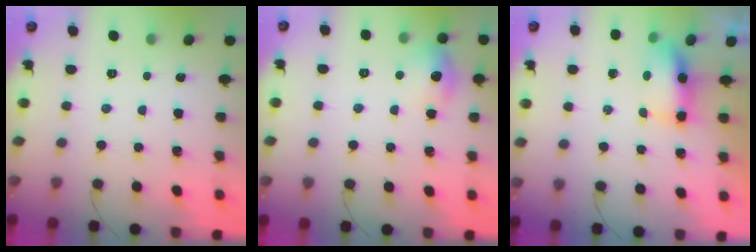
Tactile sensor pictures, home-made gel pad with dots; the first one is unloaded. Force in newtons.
{"total": 9.6, "press": 9.3, "slide": 2.4}
{"total": 6.8, "press": 6.8, "slide": 0.6}